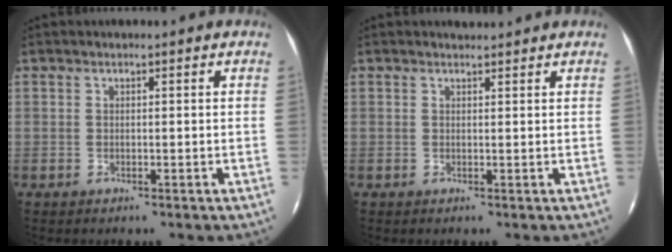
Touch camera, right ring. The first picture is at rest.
{"total": 1.2, "force": [1.2, 0.1, 0.1], "torque": [-0.005, 0.003, 0.019]}